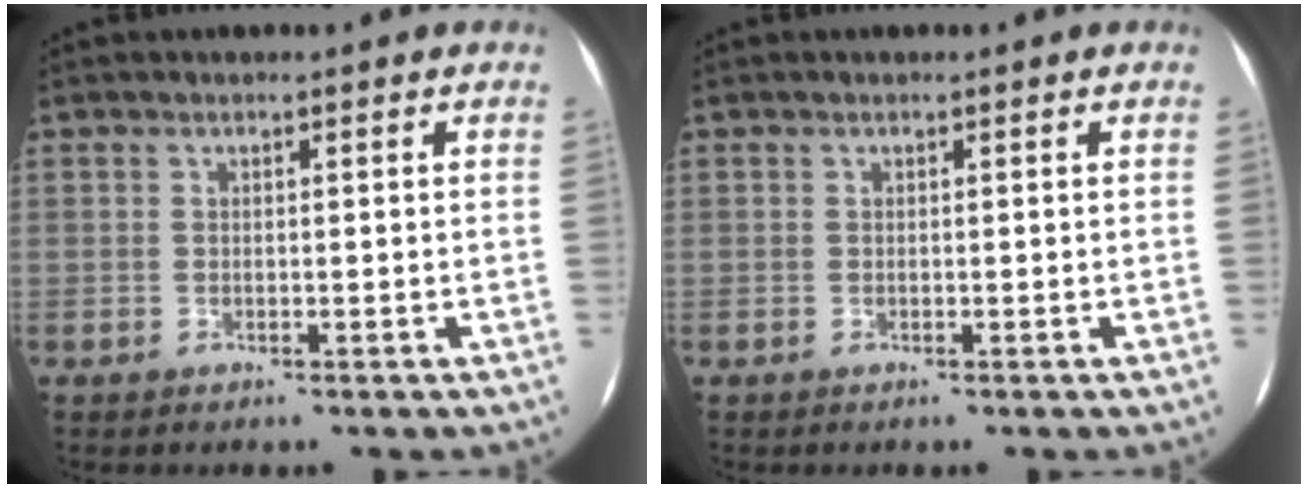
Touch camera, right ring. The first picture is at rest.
{"total": 0.0}